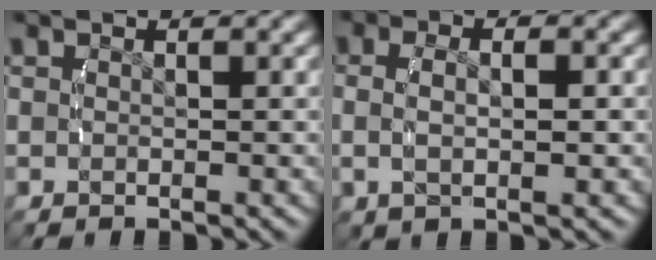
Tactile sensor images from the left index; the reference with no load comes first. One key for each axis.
{"total": 3.4, "fx": 0.3, "fy": 1.3, "fz": 3.1, "tx": -0.058, "ty": 0.001, "tz": 0.007}